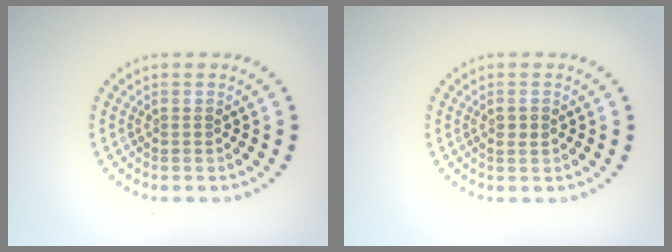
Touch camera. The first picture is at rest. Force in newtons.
{"total": 1.0, "press": 1.0, "slide": 0.3}